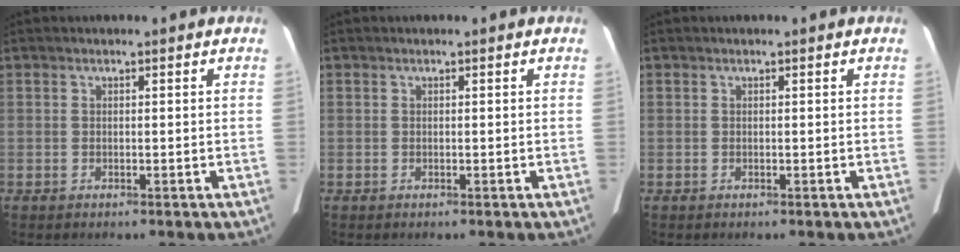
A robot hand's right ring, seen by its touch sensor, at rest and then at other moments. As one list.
[{"total": 0.0}, {"total": 0.0}]